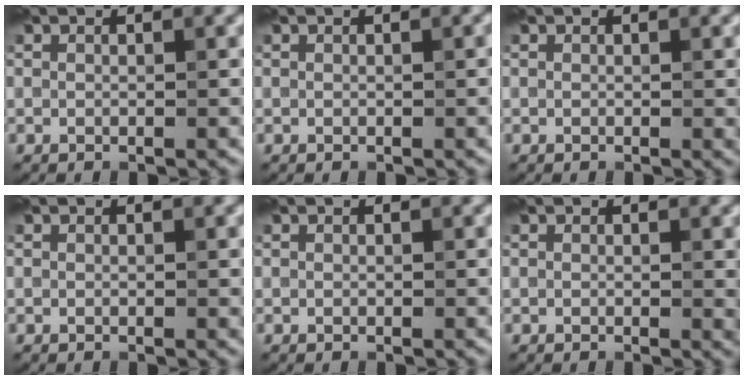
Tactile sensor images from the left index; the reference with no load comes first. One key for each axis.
{"total": 0.0}
{"total": 0.6, "fx": 0.0, "fy": 0.1, "fz": 0.6, "tx": -0.005, "ty": -0.001, "tz": -0.001}
{"total": 0.0}
{"total": 0.0}
{"total": 1.2, "fx": 0.1, "fy": 0.2, "fz": 1.2, "tx": -0.012, "ty": -0.003, "tz": -0.002}